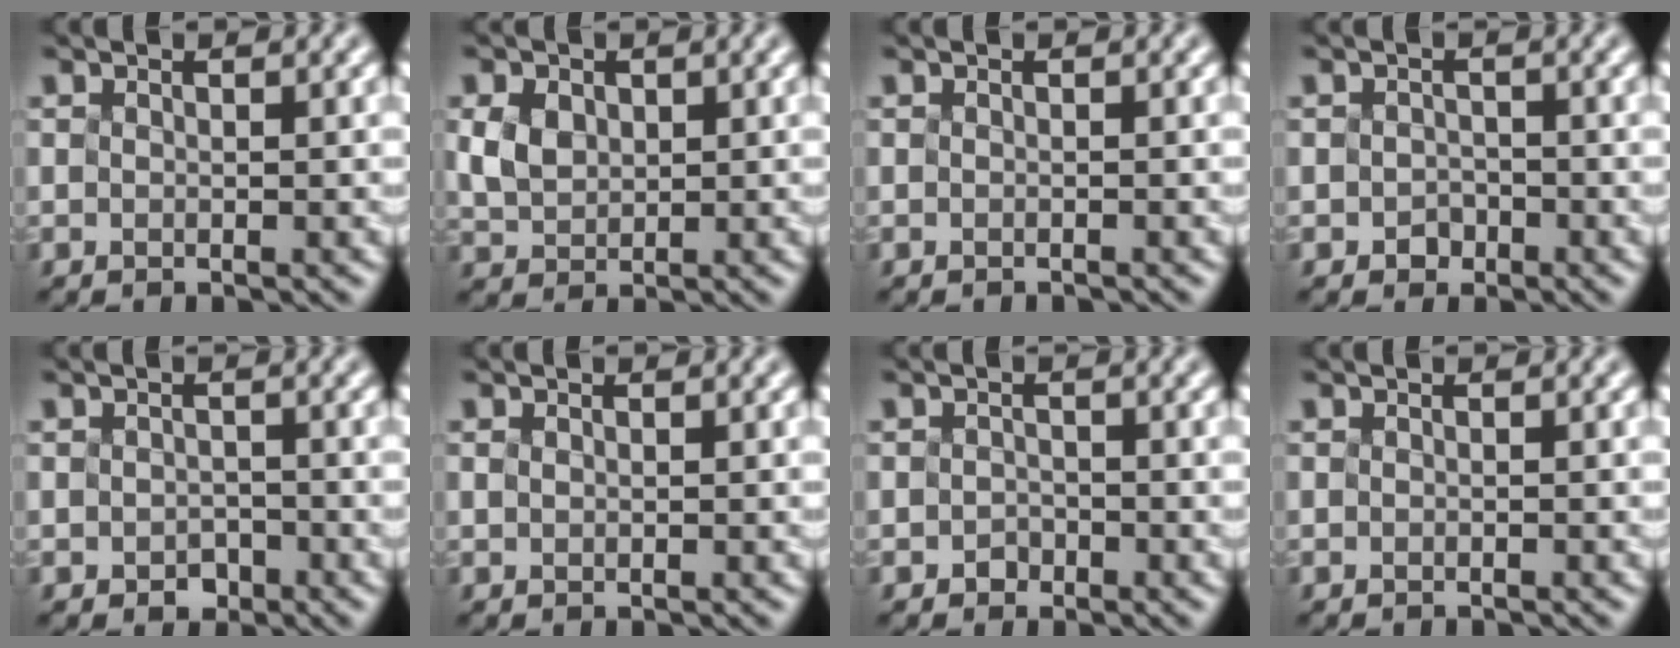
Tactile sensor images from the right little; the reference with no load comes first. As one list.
[{"total": 2.0, "force": [0.4, 1.7, 0.9], "torque": [-0.031, 0.002, 0.024]}, {"total": 0.8, "force": [-0.8, 0.0, 0.2], "torque": [0.005, -0.007, -0.014]}, {"total": 1.1, "force": [-1.0, 0.5, -0.2], "torque": [0.003, -0.001, -0.004]}, {"total": 1.1, "force": [-1.0, 0.5, -0.1], "torque": [-0.001, -0.004, -0.002]}, {"total": 0.0}, {"total": 1.0, "force": [-0.9, 0.2, -0.5], "torque": [0.006, 0.000, -0.004]}, {"total": 0.7, "force": [-0.7, 0.0, 0.2], "torque": [0.004, -0.008, -0.013]}]